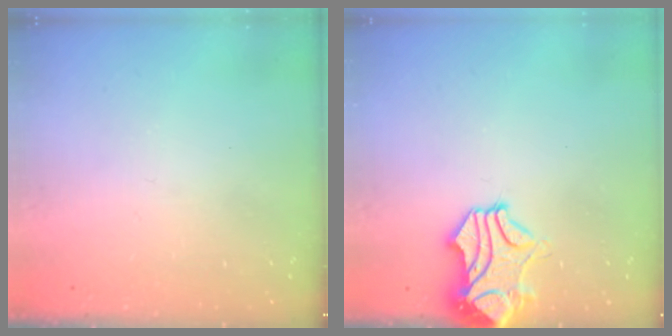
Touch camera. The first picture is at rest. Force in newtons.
{"total": 1.7, "press": 1.1, "slide": 1.2}